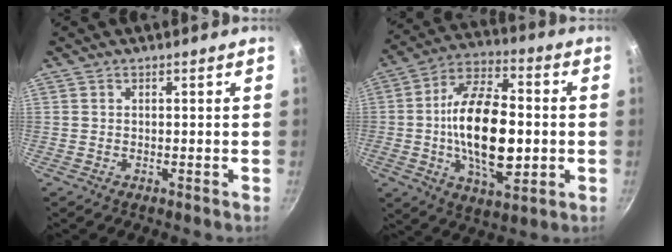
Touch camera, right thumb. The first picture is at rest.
{"total": 20.5, "force": [-1.5, 10.5, 17.6], "torque": [-0.289, 0.022, -0.027]}